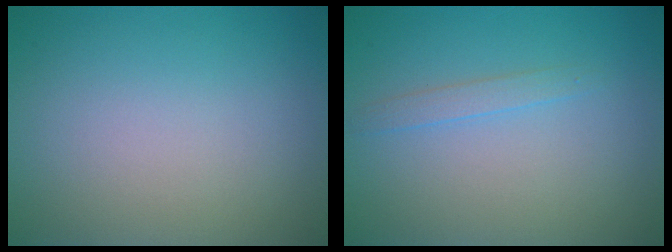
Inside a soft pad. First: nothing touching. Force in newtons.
{"total": 1.1, "press": 1.1, "slide": 0.2}